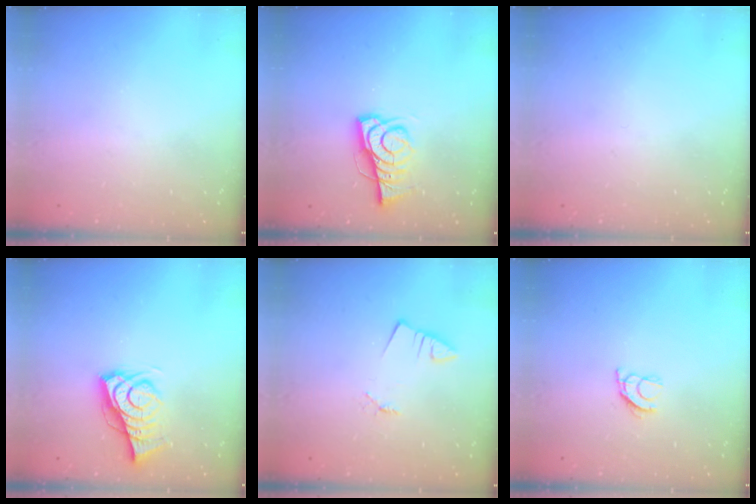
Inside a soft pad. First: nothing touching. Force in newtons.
{"total": 7.6, "press": 7.6, "slide": 1.0}
{"total": 0.0}
{"total": 9.0, "press": 8.6, "slide": 2.8}
{"total": 1.4, "press": 1.4, "slide": 0.1}
{"total": 5.4, "press": 5.3, "slide": 0.8}